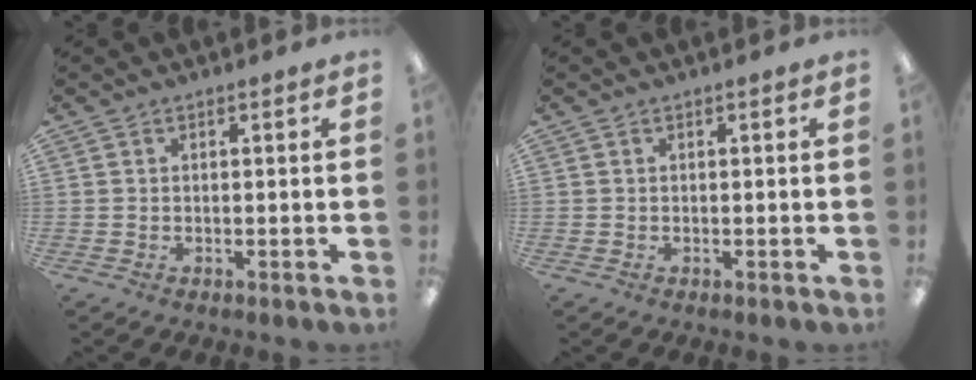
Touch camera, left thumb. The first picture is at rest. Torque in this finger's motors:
{"motor_torque": [-0.09, 0.09, 0.09, -0.09, 0.00]}